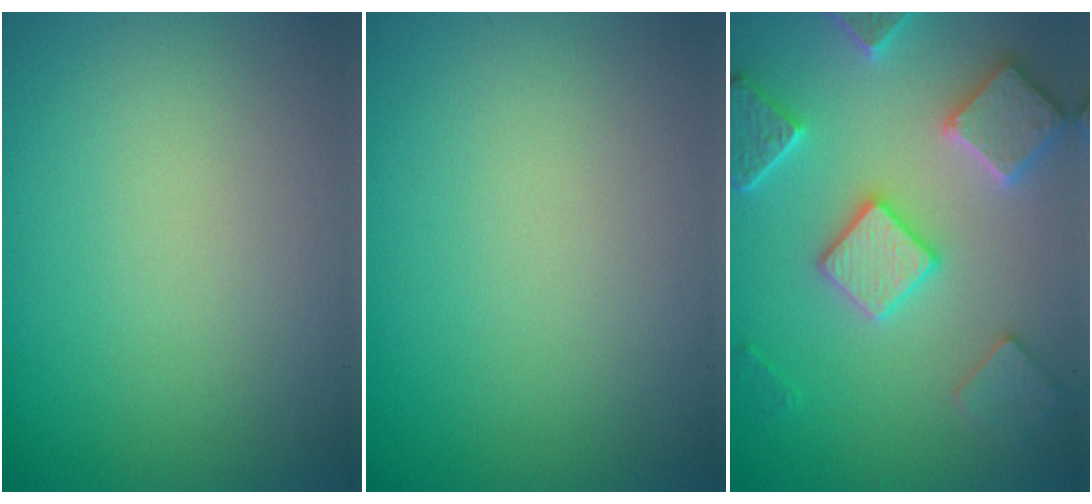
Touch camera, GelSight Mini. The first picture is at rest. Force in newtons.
{"total": 0.0}
{"total": 5.7, "press": 5.6, "slide": 1.3}